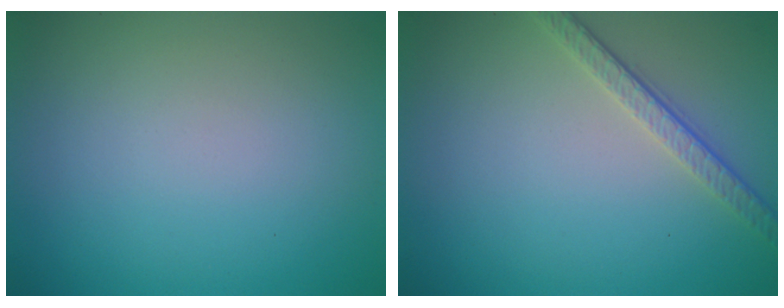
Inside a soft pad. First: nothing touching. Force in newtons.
{"total": 2.6, "press": 2.0, "slide": 1.7}